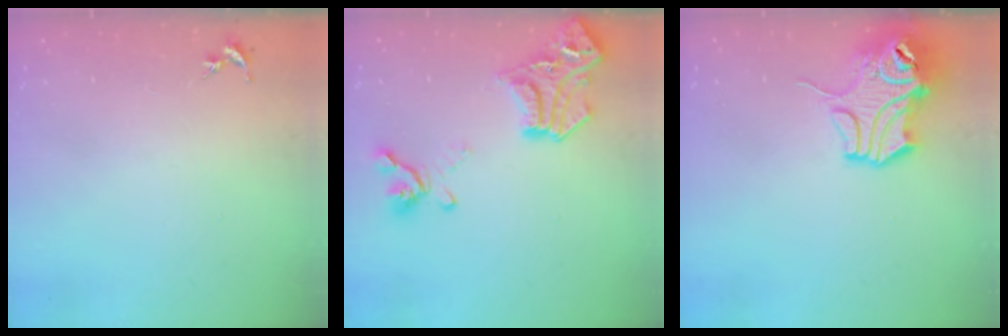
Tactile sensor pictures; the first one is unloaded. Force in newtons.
{"total": 19.5, "press": 19.5, "slide": 0.7}
{"total": 12.8, "press": 12.7, "slide": 1.7}